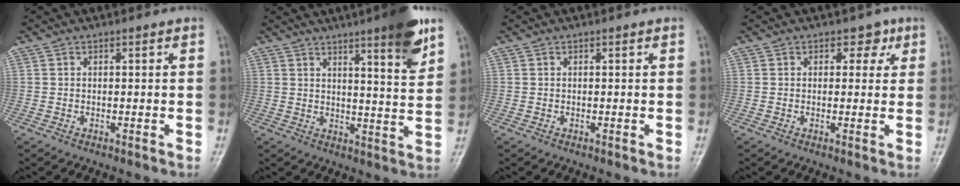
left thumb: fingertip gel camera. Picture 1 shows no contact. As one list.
[{"total": 10.7, "force": [6.5, 1.4, 8.3], "torque": [-0.100, -0.038, 0.088]}, {"total": 0.0}, {"total": 3.3, "force": [1.4, 2.5, 1.5], "torque": [0.011, -0.002, 0.013]}]